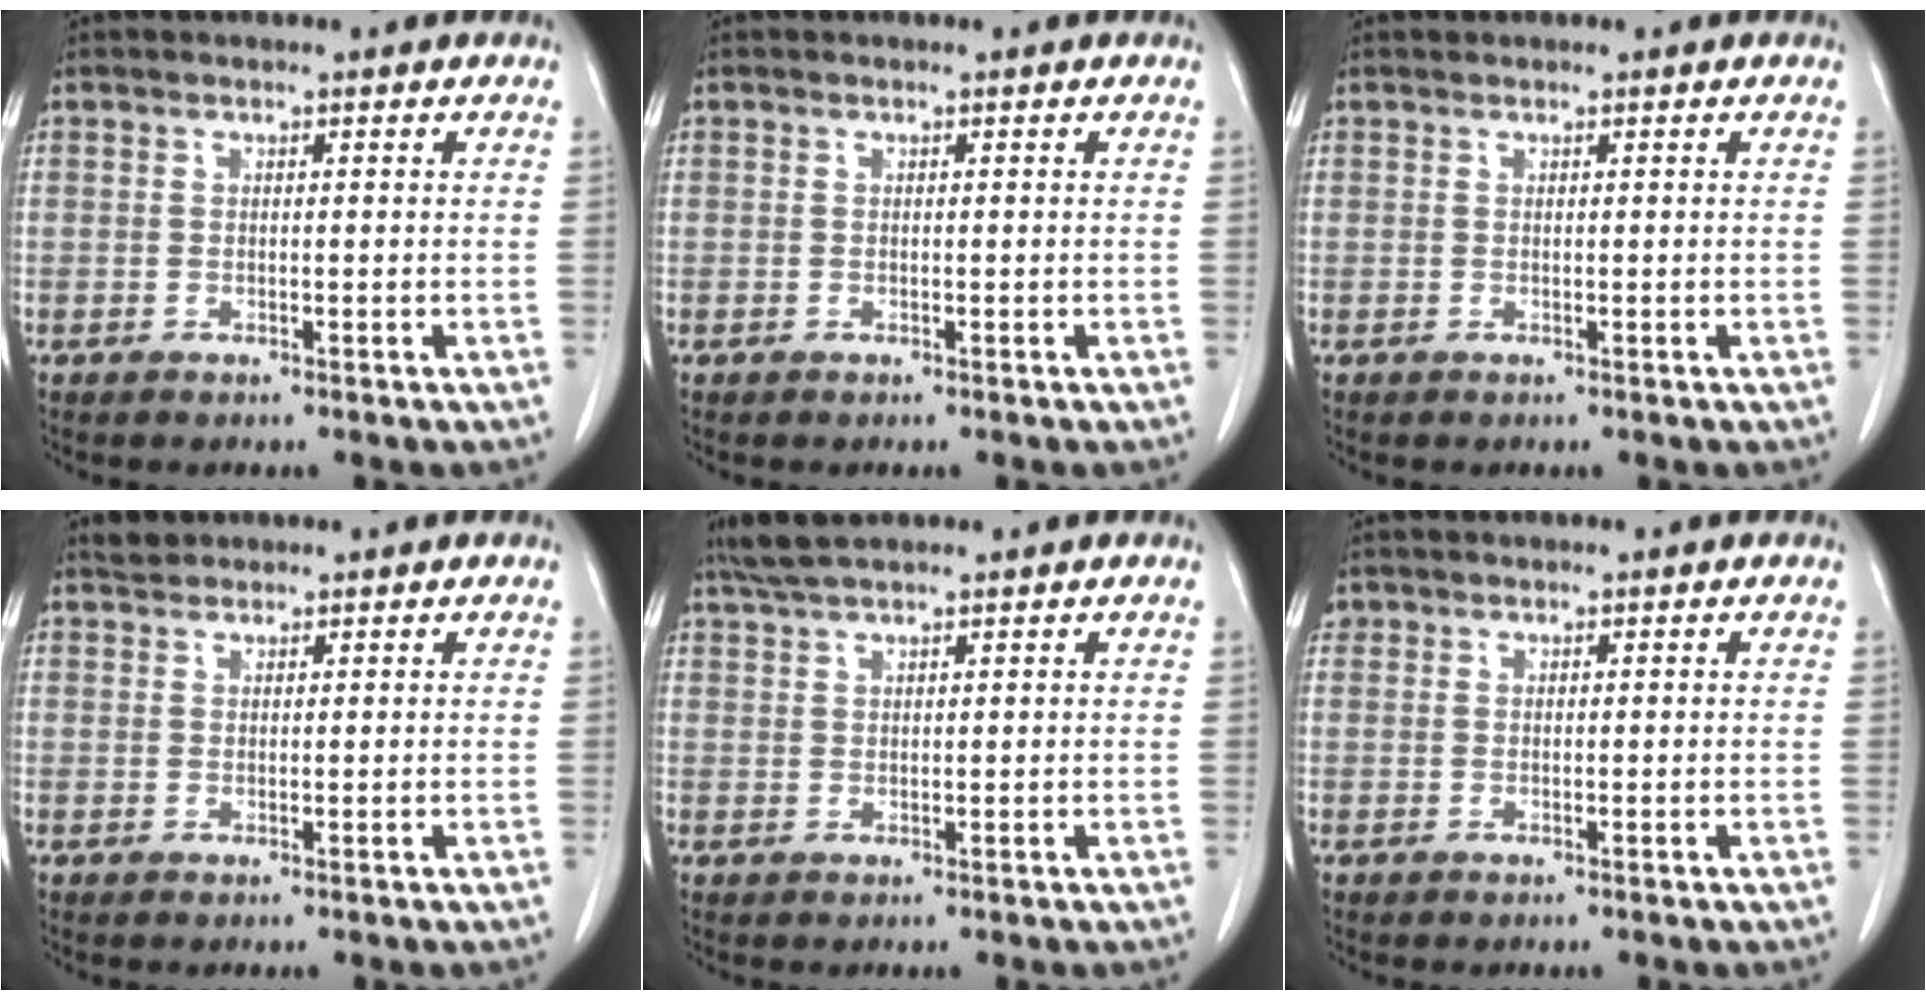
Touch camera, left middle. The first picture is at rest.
{"total": 0.0}
{"total": 0.0}
{"total": 1.3, "force": [1.2, 0.3, 0.0], "torque": [-0.007, 0.005, 0.025]}
{"total": 3.9, "force": [3.4, 0.3, 2.0], "torque": [-0.045, 0.017, 0.068]}
{"total": 0.9, "force": [0.6, 0.6, 0.0], "torque": [0.000, 0.008, 0.011]}